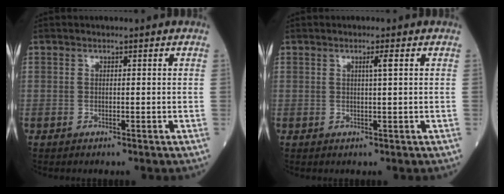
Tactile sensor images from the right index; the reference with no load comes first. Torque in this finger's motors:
{"motor_torque": [0.22, 0.06, 0.14, 0.04]}